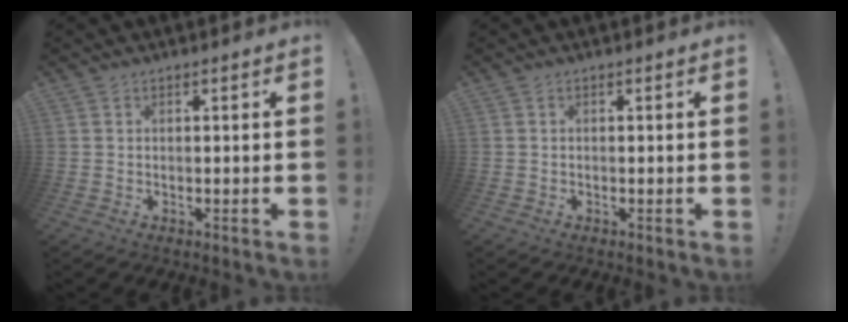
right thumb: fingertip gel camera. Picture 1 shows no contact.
{"total": 0.0}